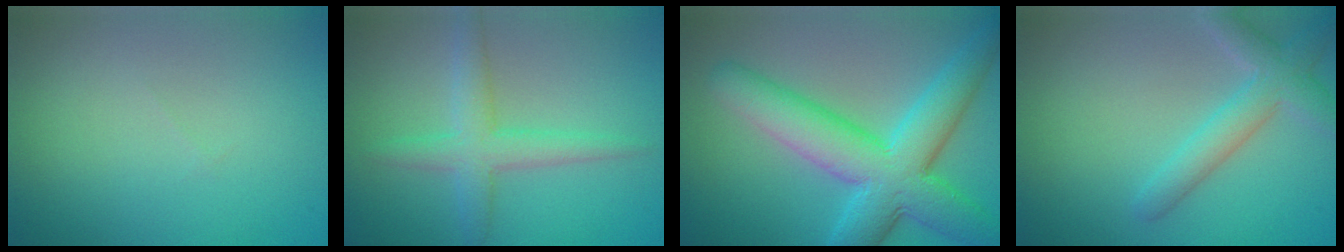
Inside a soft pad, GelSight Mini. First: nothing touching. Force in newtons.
{"total": 3.5, "press": 3.5, "slide": 0.2}
{"total": 9.2, "press": 9.2, "slide": 0.3}
{"total": 3.6, "press": 3.6, "slide": 0.2}